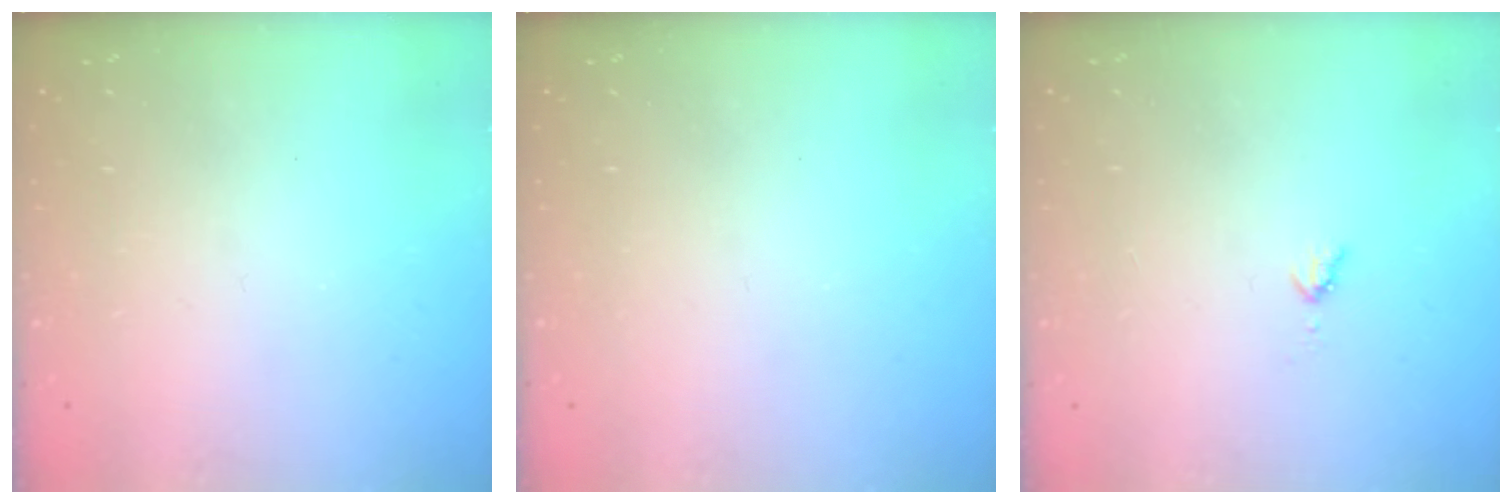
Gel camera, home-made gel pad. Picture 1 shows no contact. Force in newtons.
{"total": 0.0}
{"total": 2.8, "press": 2.8, "slide": 0.4}